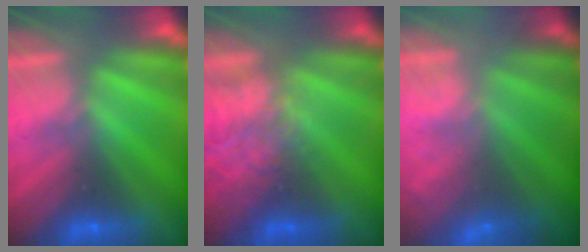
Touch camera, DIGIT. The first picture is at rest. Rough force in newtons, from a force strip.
{"total": 2.1}
{"total": 5.7}